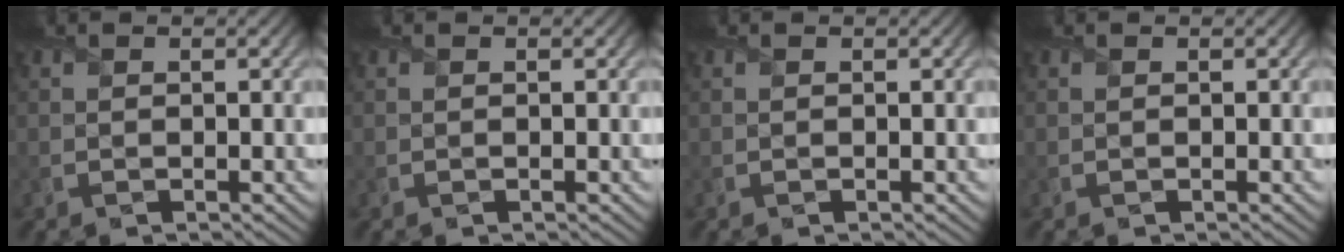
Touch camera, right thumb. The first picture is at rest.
{"total": 0.0}
{"total": 0.0}
{"total": 0.0}